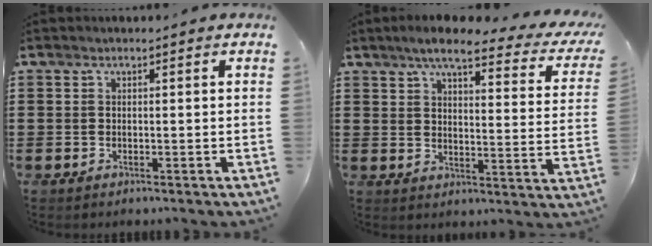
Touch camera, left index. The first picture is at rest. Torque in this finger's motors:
{"motor_torque": [2.14, 0.00, 0.27, 0.06]}